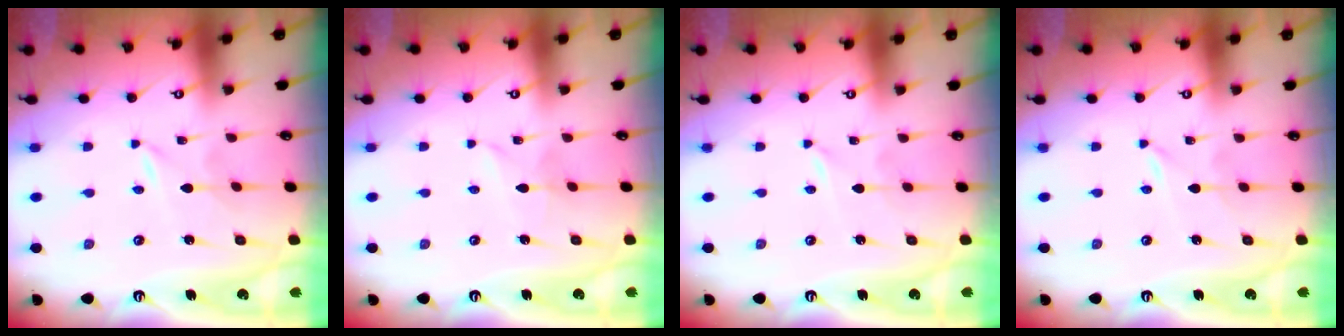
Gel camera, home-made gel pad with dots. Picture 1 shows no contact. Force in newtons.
{"total": 2.1, "press": 2.1, "slide": 0.3}
{"total": 0.0}
{"total": 0.0}